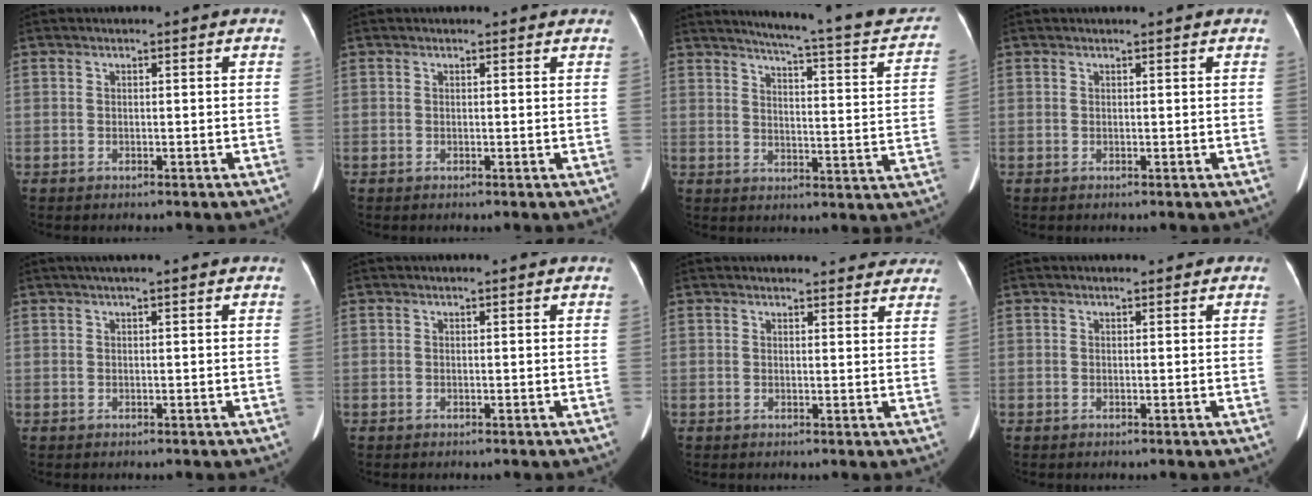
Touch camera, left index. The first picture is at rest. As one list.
[{"total": 0.6, "force": [0.4, 0.5, -0.1], "torque": [-0.010, -0.004, -0.001]}, {"total": 20.5, "force": [18.3, 1.6, 9.2], "torque": [-0.114, -0.046, 0.210]}, {"total": 1.3, "force": [1.2, 0.0, 0.3], "torque": [-0.010, 0.009, 0.014]}, {"total": 2.7, "force": [2.0, -0.3, 1.7], "torque": [-0.023, 0.029, 0.034]}, {"total": 1.1, "force": [1.0, 0.2, 0.4], "torque": [-0.009, 0.022, 0.010]}, {"total": 12.8, "force": [12.0, 3.0, 3.3], "torque": [-0.015, -0.001, 0.121]}, {"total": 1.9, "force": [1.5, 0.8, 0.8], "torque": [-0.007, 0.008, 0.014]}]